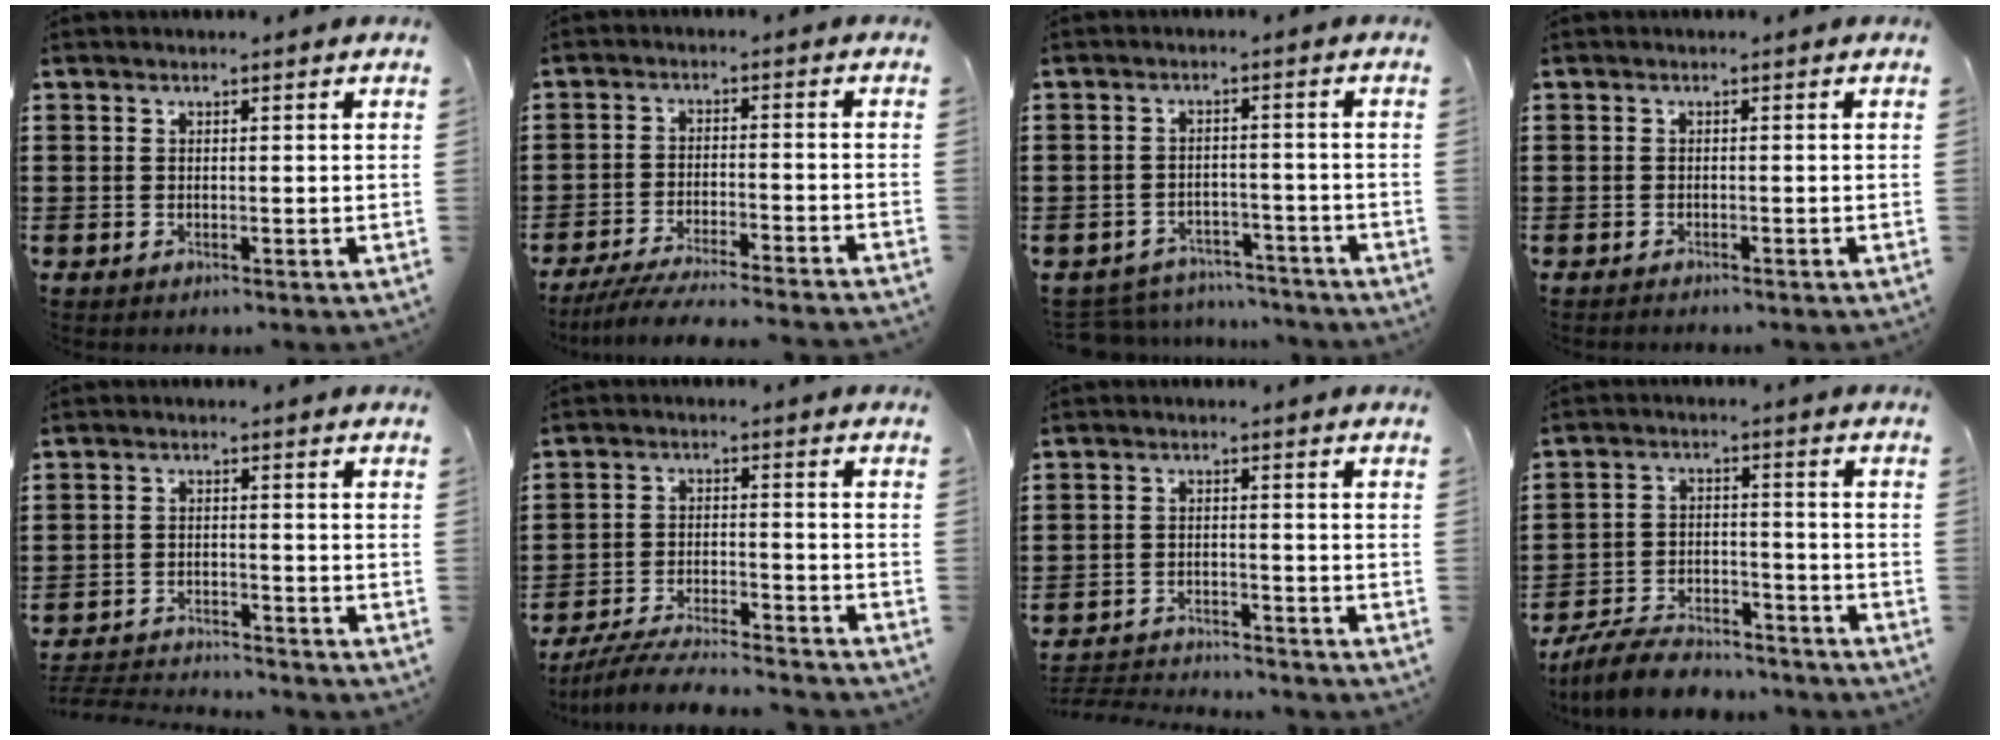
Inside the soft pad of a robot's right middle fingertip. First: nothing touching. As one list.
[{"total": 5.2, "force": [-4.9, -0.1, 1.7], "torque": [-0.035, -0.011, -0.096]}, {"total": 4.2, "force": [-4.1, 0.8, 0.0], "torque": [-0.014, 0.003, -0.089]}, {"total": 0.6, "force": [-0.6, 0.0, 0.0], "torque": [-0.002, 0.000, -0.013]}, {"total": 3.2, "force": [-3.2, 0.3, 0.2], "torque": [-0.008, 0.002, -0.069]}, {"total": 6.3, "force": [-6.0, 0.3, 1.9], "torque": [-0.040, -0.006, -0.116]}, {"total": 3.0, "force": [-3.0, 0.3, 0.0], "torque": [-0.007, 0.001, -0.065]}, {"total": 7.7, "force": [-7.1, 1.7, 2.4], "torque": [-0.049, 0.014, -0.137]}]